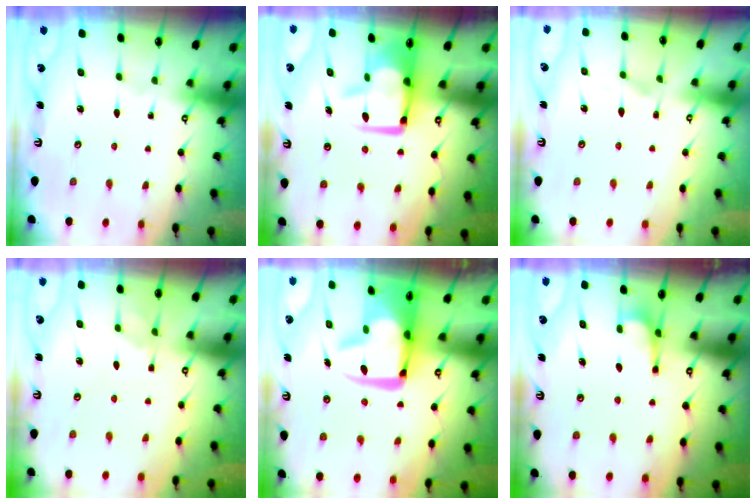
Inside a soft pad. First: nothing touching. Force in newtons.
{"total": 10.5, "press": 10.3, "slide": 2.0}
{"total": 5.1, "press": 4.9, "slide": 1.3}
{"total": 1.5, "press": 1.1, "slide": 1.0}
{"total": 6.0, "press": 5.9, "slide": 1.3}
{"total": 4.0, "press": 4.0, "slide": 0.5}